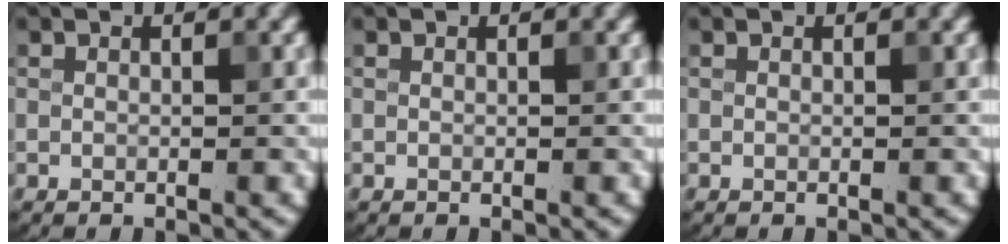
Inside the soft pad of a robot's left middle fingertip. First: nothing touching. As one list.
[{"total": 0.0}, {"total": 0.0}]